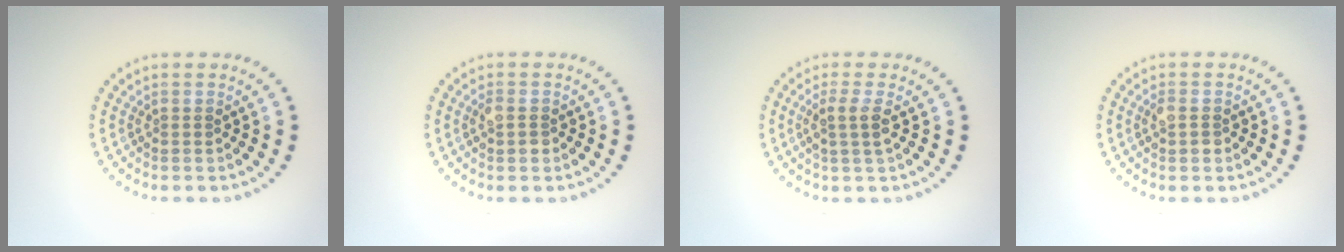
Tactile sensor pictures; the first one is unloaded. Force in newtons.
{"total": 1.6, "press": 1.5, "slide": 0.3}
{"total": 2.0, "press": 1.7, "slide": 1.0}
{"total": 1.6, "press": 1.5, "slide": 0.3}